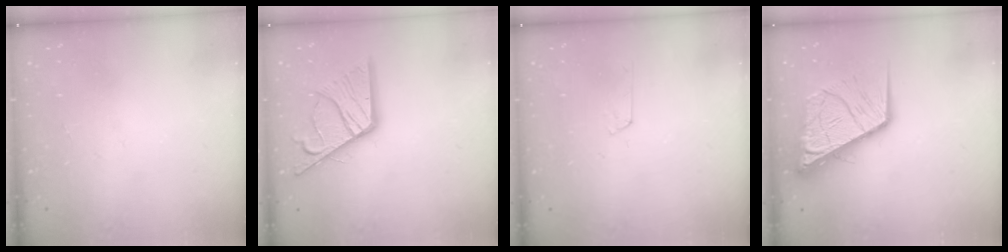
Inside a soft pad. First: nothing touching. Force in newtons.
{"total": 15.9, "press": 15.8, "slide": 1.6}
{"total": 2.9, "press": 2.9, "slide": 0.3}
{"total": 16.5, "press": 16.3, "slide": 2.0}